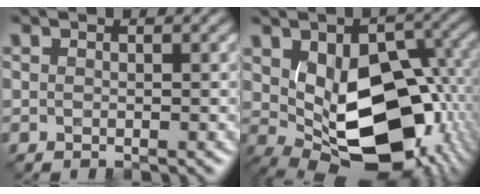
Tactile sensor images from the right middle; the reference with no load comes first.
{"total": 13.9, "force": [-0.7, 8.5, 11.0], "torque": [-0.174, -0.030, 0.002]}